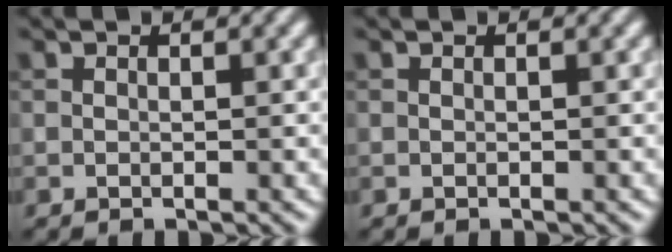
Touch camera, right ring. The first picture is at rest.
{"total": 0.0}